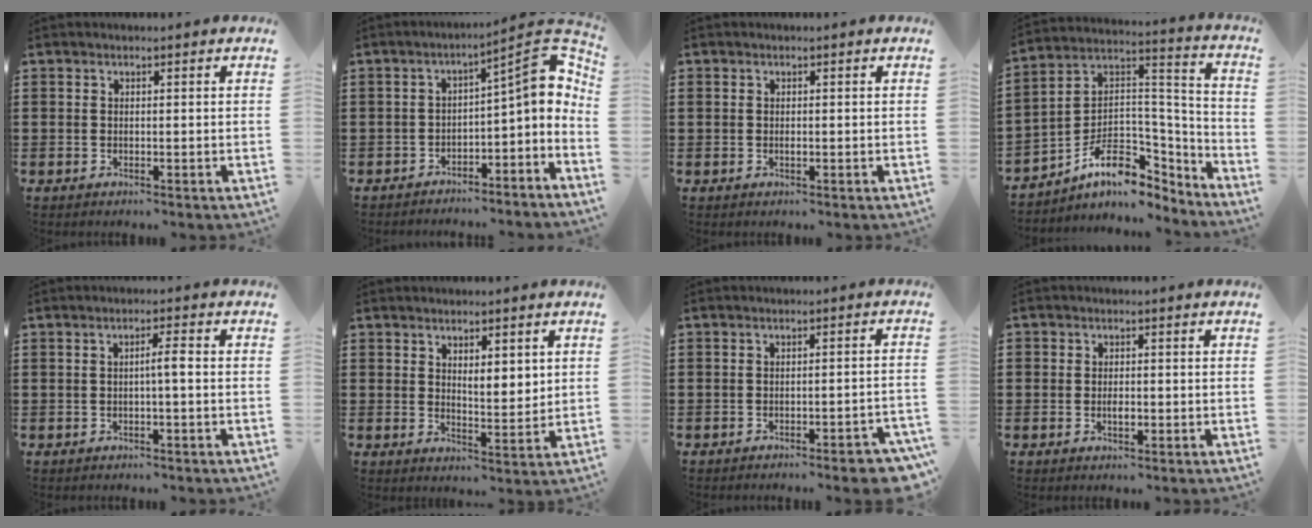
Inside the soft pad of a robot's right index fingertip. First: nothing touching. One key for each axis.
{"total": 6.4, "fx": -2.0, "fy": 1.9, "fz": 5.8, "tx": -0.080, "ty": -0.008, "tz": -0.049}
{"total": 0.5, "fx": -0.1, "fy": 0.3, "fz": 0.4, "tx": -0.009, "ty": -0.001, "tz": -0.002}
{"total": 9.8, "fx": -5.7, "fy": 6.0, "fz": 5.3, "tx": -0.104, "ty": -0.004, "tz": -0.105}
{"total": 2.4, "fx": -0.3, "fy": 0.0, "fz": 2.3, "tx": -0.043, "ty": 0.000, "tz": -0.008}
{"total": 3.3, "fx": 2.2, "fy": 1.3, "fz": 2.1, "tx": -0.030, "ty": -0.003, "tz": 0.035}
{"total": 4.0, "fx": -3.1, "fy": 0.1, "fz": 2.4, "tx": -0.038, "ty": -0.008, "tz": -0.057}
{"total": 1.6, "fx": -0.5, "fy": 1.0, "fz": 1.1, "tx": -0.022, "ty": 0.000, "tz": -0.008}